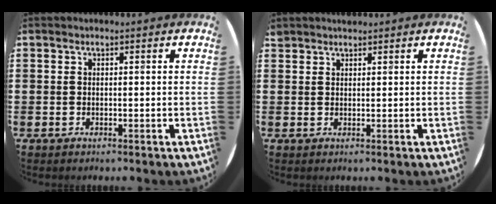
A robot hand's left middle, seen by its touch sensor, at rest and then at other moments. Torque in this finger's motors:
{"motor_torque": [0.12, -0.10, -0.05, -0.01]}